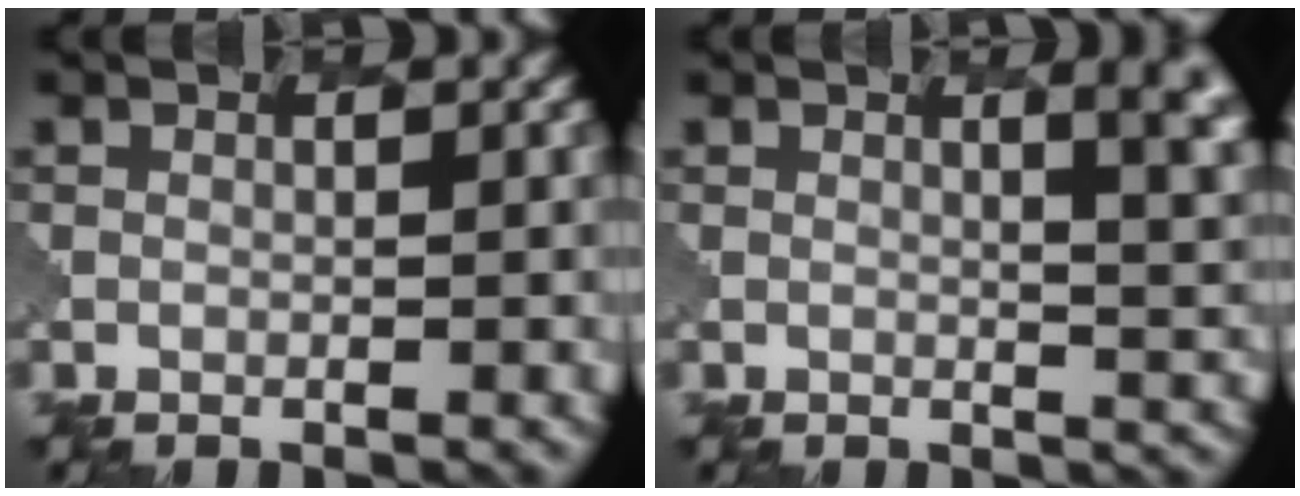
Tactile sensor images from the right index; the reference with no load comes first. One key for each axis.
{"total": 5.1, "fx": 1.9, "fy": 2.2, "fz": 4.3, "tx": -0.017, "ty": 0.007, "tz": 0.019}